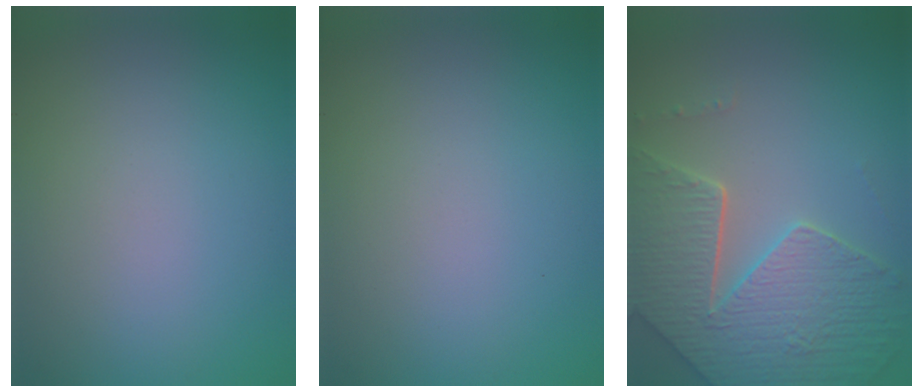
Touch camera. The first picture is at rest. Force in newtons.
{"total": 0.0}
{"total": 7.6, "press": 5.7, "slide": 5.1}